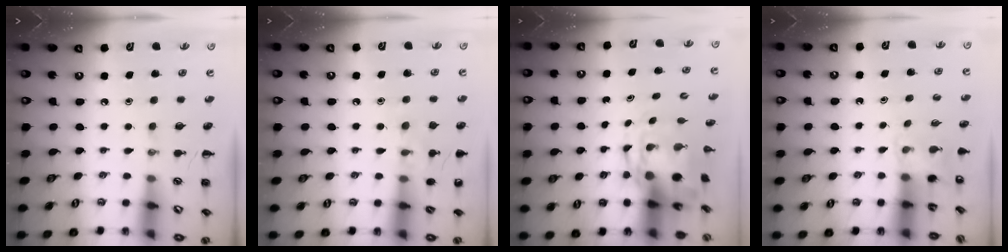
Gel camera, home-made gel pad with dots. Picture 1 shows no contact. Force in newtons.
{"total": 8.6, "press": 8.3, "slide": 2.0}
{"total": 4.4, "press": 4.2, "slide": 1.1}
{"total": 2.5, "press": 2.4, "slide": 0.9}